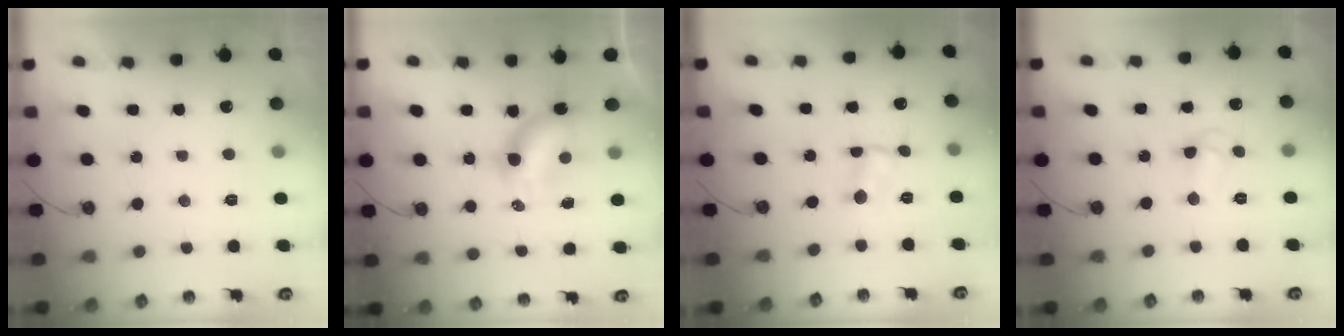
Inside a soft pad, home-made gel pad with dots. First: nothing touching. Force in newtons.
{"total": 7.6, "press": 6.7, "slide": 3.6}
{"total": 1.4, "press": 1.4, "slide": 0.1}
{"total": 4.6, "press": 4.6, "slide": 0.4}